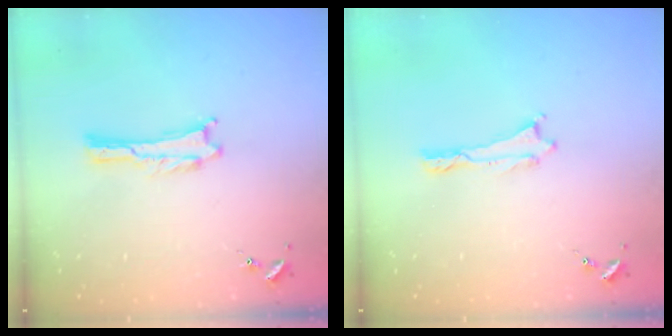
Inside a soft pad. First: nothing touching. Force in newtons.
{"total": 0.0}